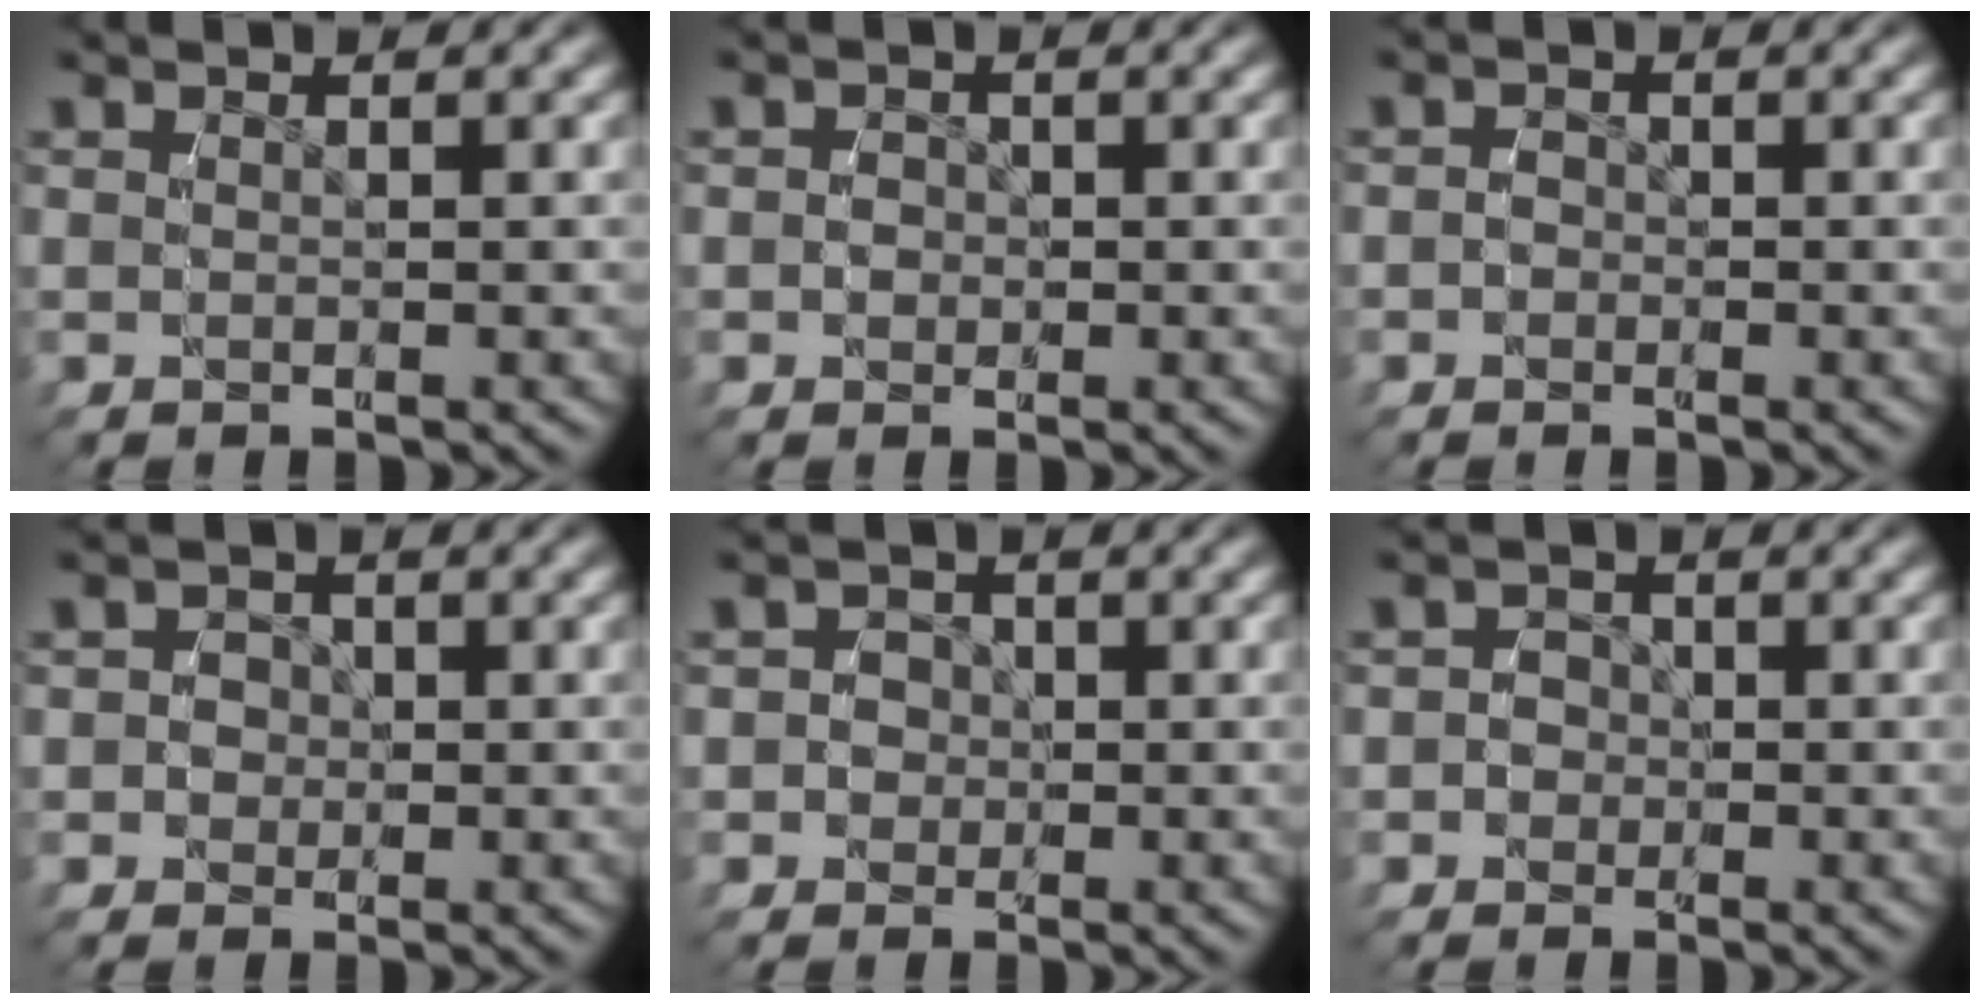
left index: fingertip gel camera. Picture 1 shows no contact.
{"total": 1.1, "force": [-0.3, 1.1, 0.0], "torque": [-0.004, 0.000, -0.008]}
{"total": 1.4, "force": [-0.7, 1.2, 0.0], "torque": [-0.006, -0.004, -0.015]}
{"total": 2.5, "force": [-0.5, 2.5, 0.4], "torque": [-0.013, -0.006, -0.010]}
{"total": 3.2, "force": [-0.6, 3.1, 0.4], "torque": [-0.016, -0.007, -0.013]}
{"total": 2.7, "force": [-0.8, 2.6, 0.1], "torque": [-0.010, -0.007, -0.018]}